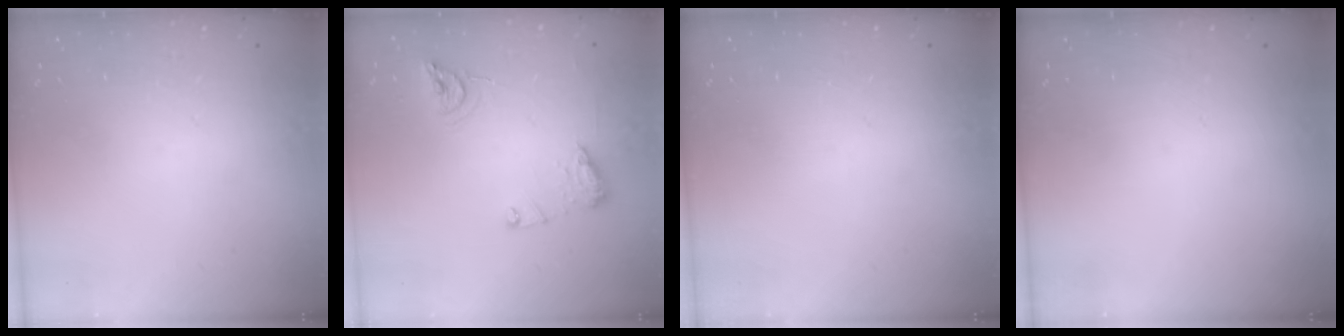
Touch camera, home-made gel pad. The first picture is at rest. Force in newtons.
{"total": 11.2, "press": 11.1, "slide": 1.1}
{"total": 0.0}
{"total": 0.0}